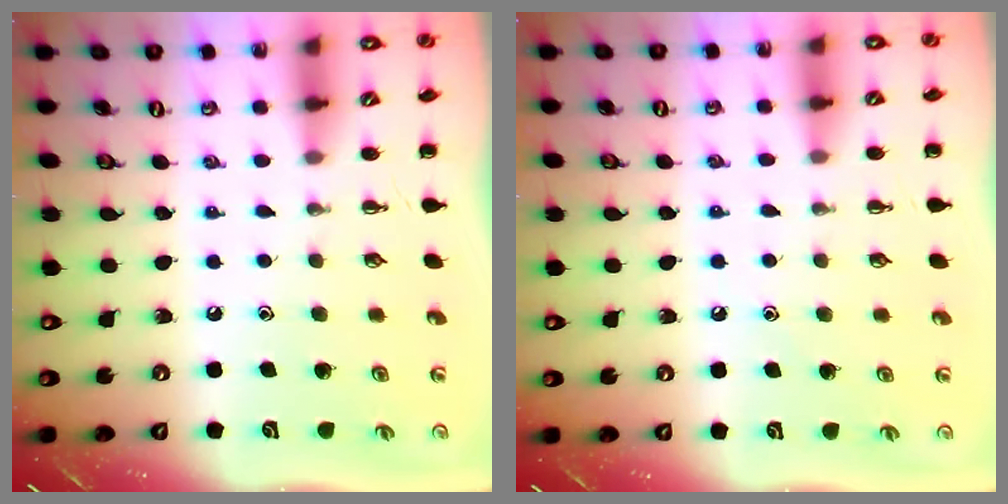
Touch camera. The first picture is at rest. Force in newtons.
{"total": 6.4, "press": 6.1, "slide": 2.0}